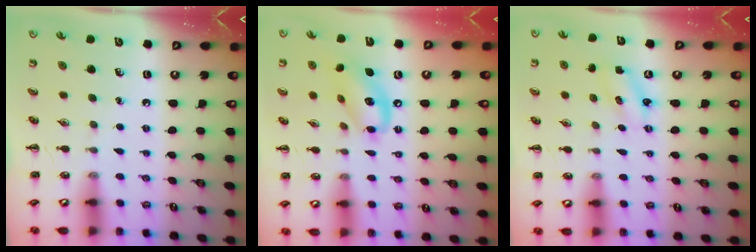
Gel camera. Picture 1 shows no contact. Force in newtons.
{"total": 13.4, "press": 13.1, "slide": 2.8}
{"total": 2.4, "press": 2.3, "slide": 0.6}